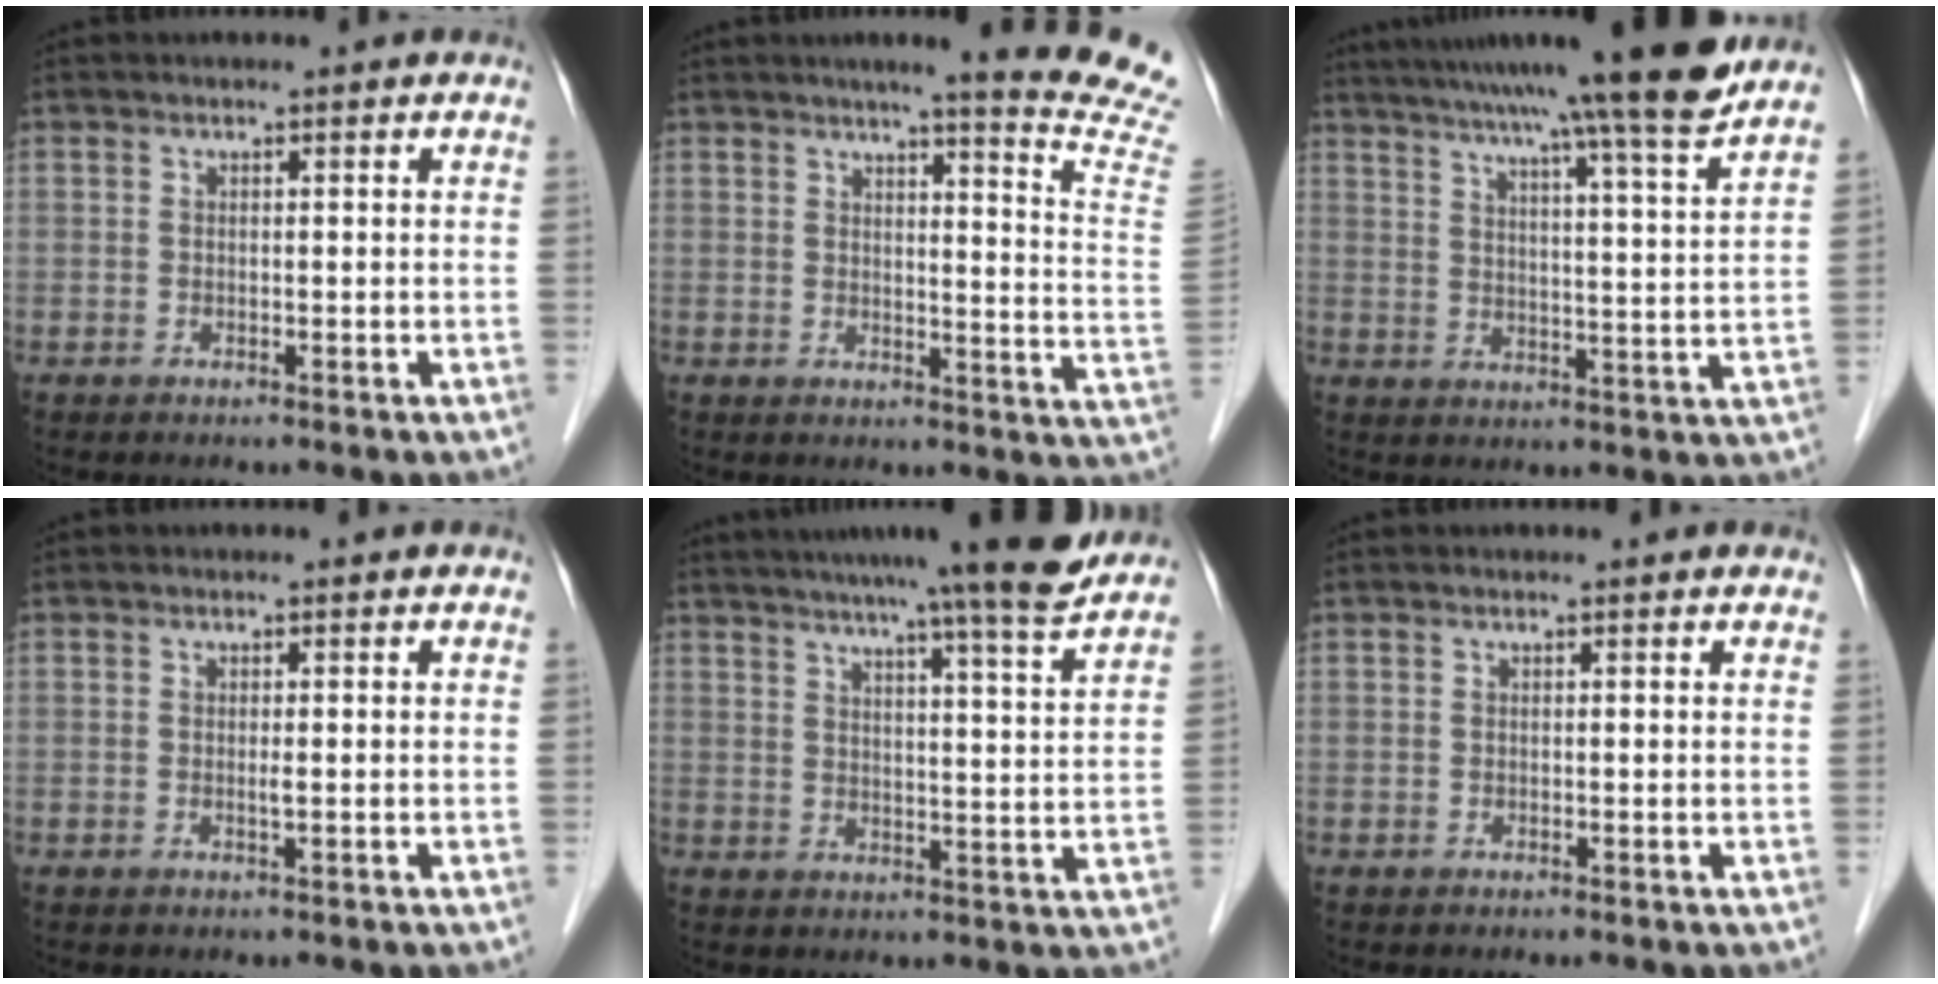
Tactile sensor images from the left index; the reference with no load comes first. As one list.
[{"total": 15.0, "force": [13.0, -1.5, 7.3], "torque": [-0.091, -0.089, 0.132]}, {"total": 18.5, "force": [15.7, -1.8, 9.7], "torque": [-0.160, -0.011, 0.215]}, {"total": 0.6, "force": [0.0, -0.1, 0.6], "torque": [-0.014, -0.001, 0.000]}, {"total": 15.4, "force": [13.3, -0.9, 7.7], "torque": [-0.120, -0.013, 0.171]}, {"total": 1.5, "force": [1.4, 0.2, 0.6], "torque": [-0.012, 0.002, 0.009]}]